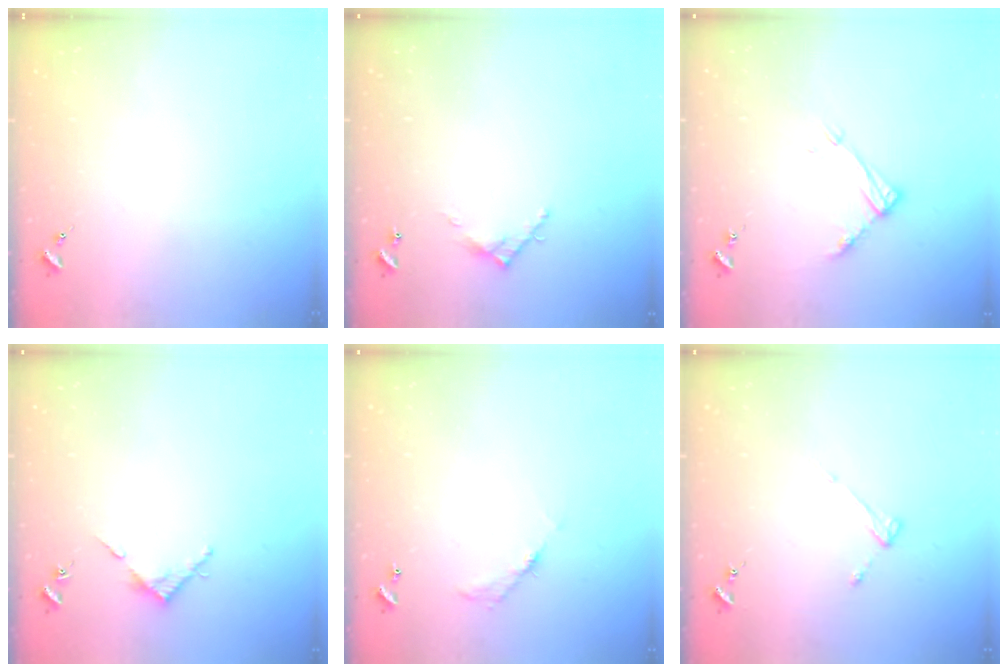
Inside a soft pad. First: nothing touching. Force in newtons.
{"total": 5.5, "press": 5.5, "slide": 0.3}
{"total": 11.0, "press": 11.0, "slide": 0.8}
{"total": 4.7, "press": 4.7, "slide": 0.2}
{"total": 5.8, "press": 5.8, "slide": 0.2}
{"total": 4.2, "press": 4.2, "slide": 0.4}